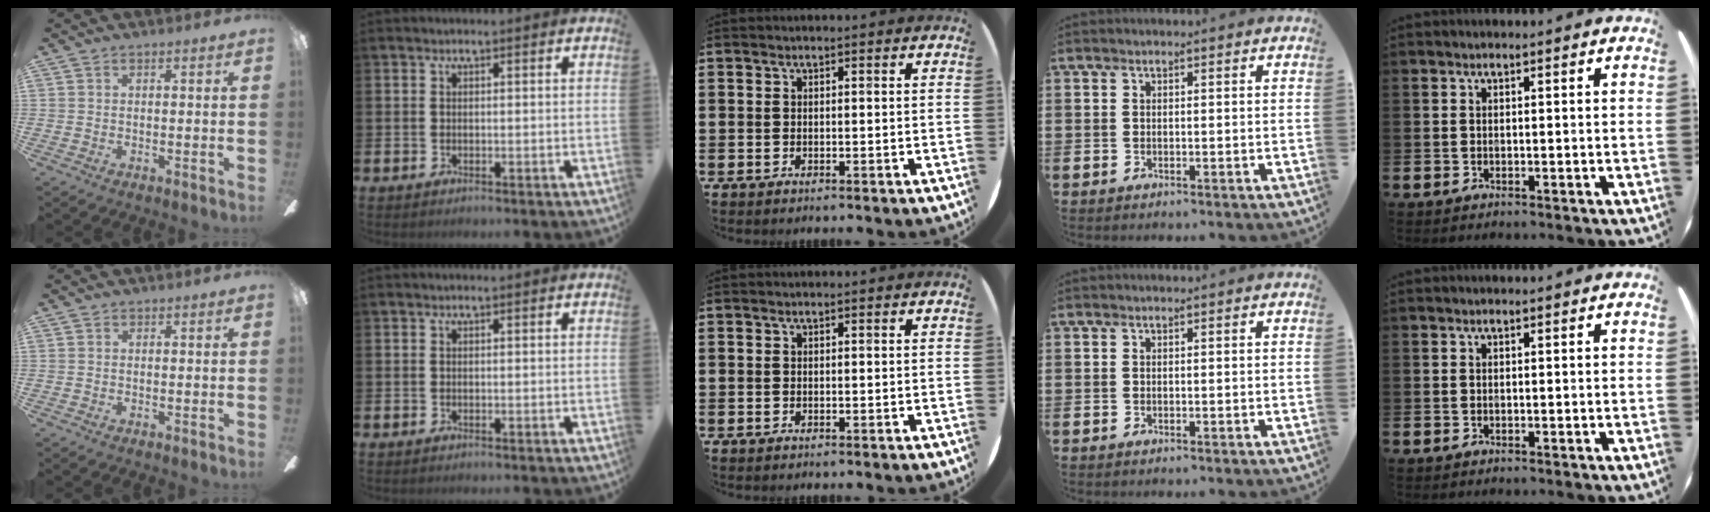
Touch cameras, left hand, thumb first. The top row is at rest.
{}